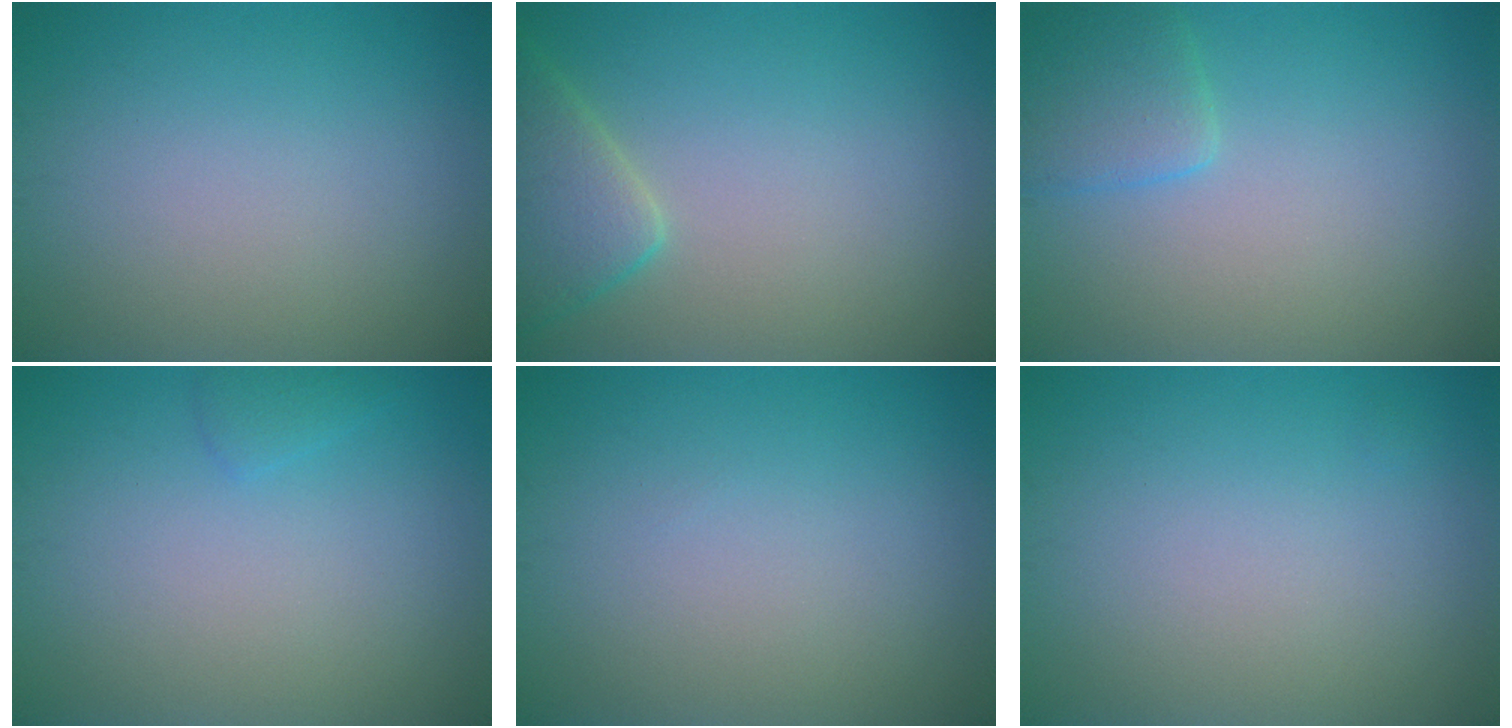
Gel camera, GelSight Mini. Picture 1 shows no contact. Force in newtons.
{"total": 4.2, "press": 4.1, "slide": 0.3}
{"total": 2.5, "press": 2.5, "slide": 0.2}
{"total": 0.9, "press": 0.9, "slide": 0.1}
{"total": 0.0}
{"total": 0.0}